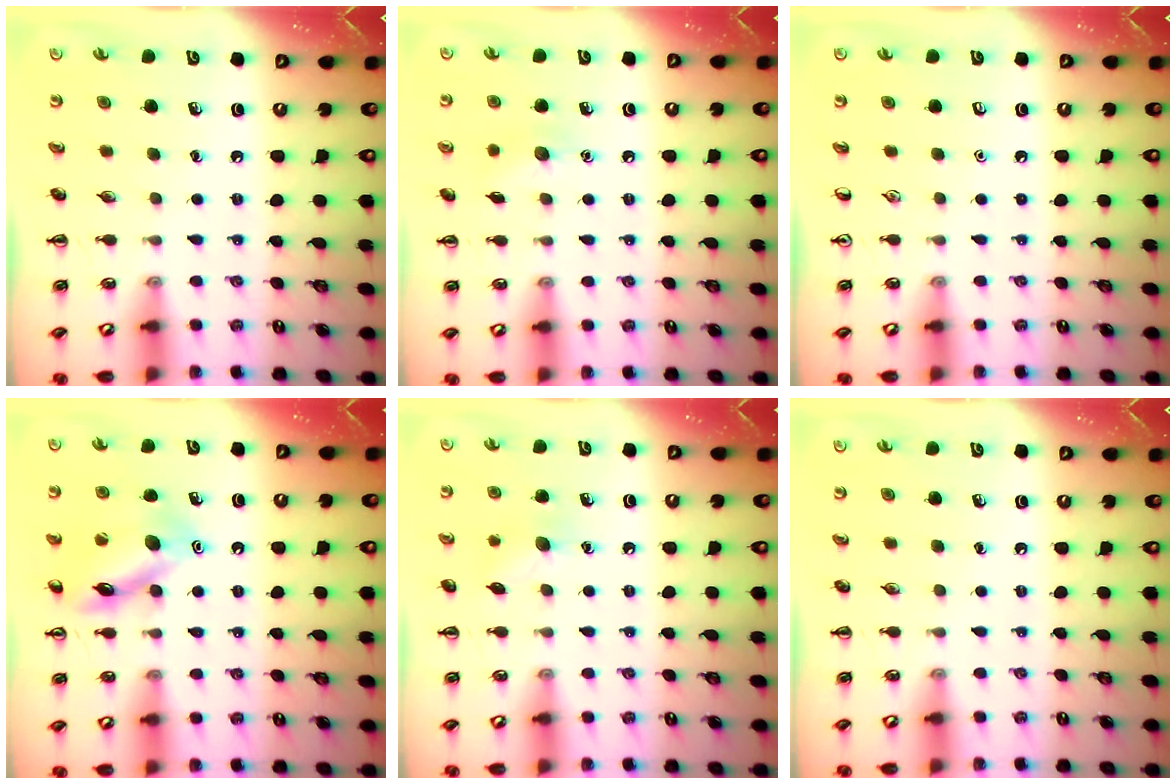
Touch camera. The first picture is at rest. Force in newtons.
{"total": 6.1, "press": 6.0, "slide": 1.3}
{"total": 0.0}
{"total": 12.9, "press": 12.8, "slide": 1.3}
{"total": 7.4, "press": 7.2, "slide": 1.8}
{"total": 0.0}